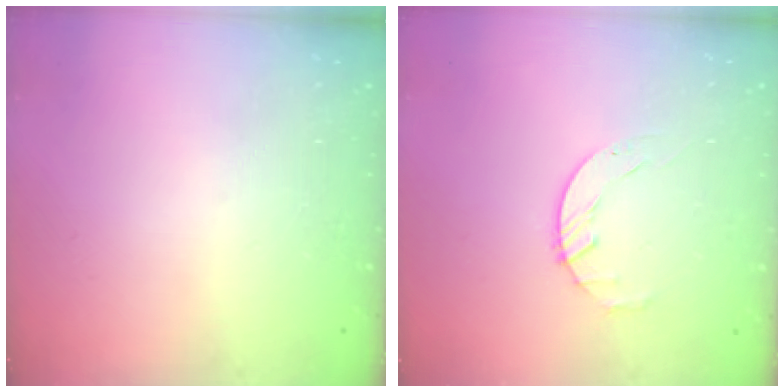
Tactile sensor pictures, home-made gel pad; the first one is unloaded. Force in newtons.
{"total": 1.8, "press": 1.7, "slide": 0.3}